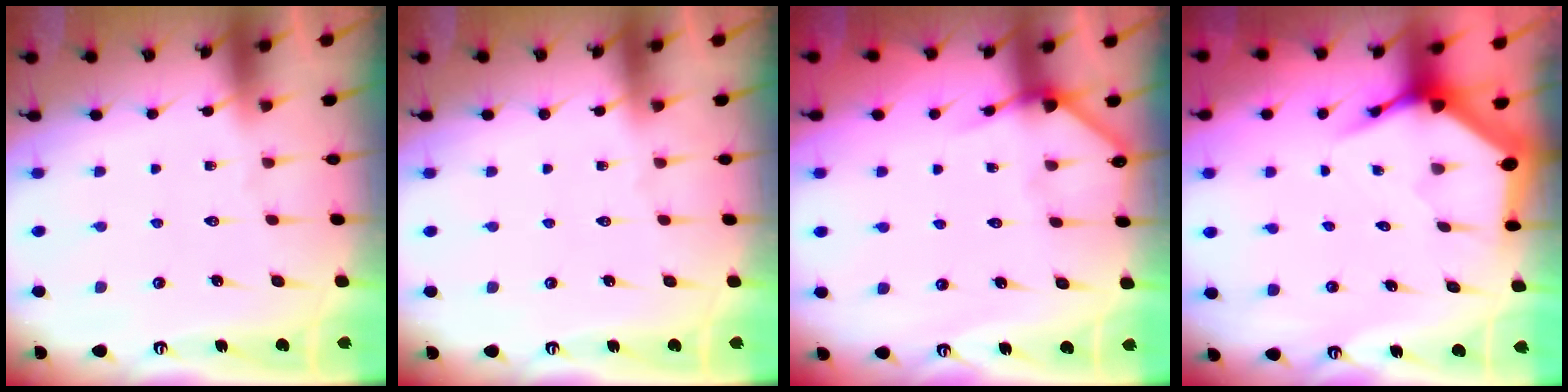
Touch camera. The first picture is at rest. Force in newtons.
{"total": 0.0}
{"total": 4.5, "press": 4.5, "slide": 0.3}
{"total": 4.7, "press": 4.6, "slide": 0.5}